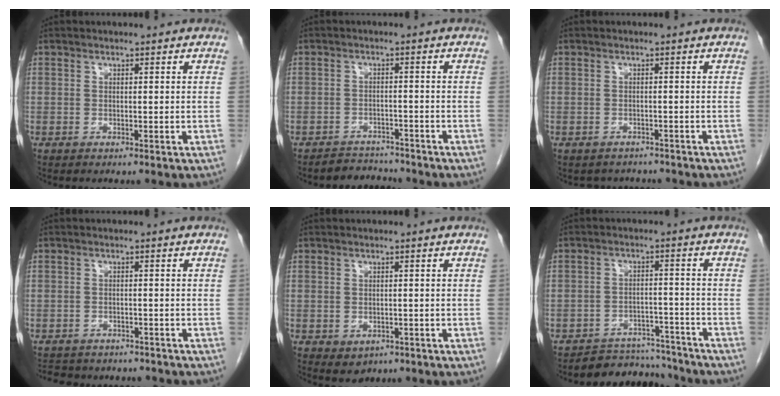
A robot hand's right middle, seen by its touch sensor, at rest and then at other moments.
{"total": 3.6, "force": [-3.3, 1.0, -0.9], "torque": [0.016, 0.000, -0.052]}
{"total": 3.3, "force": [-3.0, 1.4, -0.1], "torque": [-0.004, 0.002, -0.041]}
{"total": 9.1, "force": [-8.0, 3.4, 2.4], "torque": [-0.051, 0.002, -0.099]}
{"total": 2.5, "force": [-1.1, 1.9, 1.2], "torque": [-0.013, 0.000, -0.002]}
{"total": 7.9, "force": [-7.5, 2.3, -0.4], "torque": [0.018, 0.018, -0.111]}